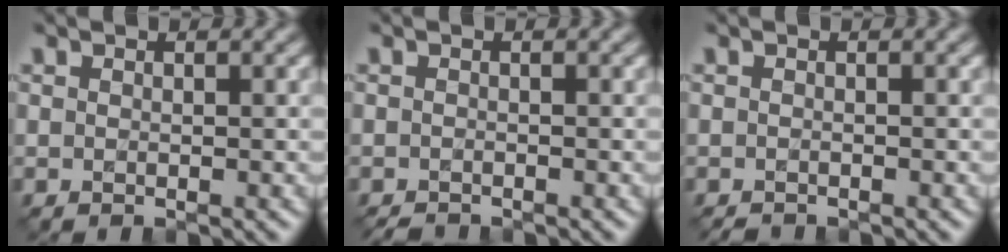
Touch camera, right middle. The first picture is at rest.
{"total": 1.2, "force": [-1.2, 0.2, 0.2], "torque": [-0.005, -0.009, -0.022]}
{"total": 0.8, "force": [-0.8, 0.1, 0.1], "torque": [-0.004, -0.007, -0.015]}